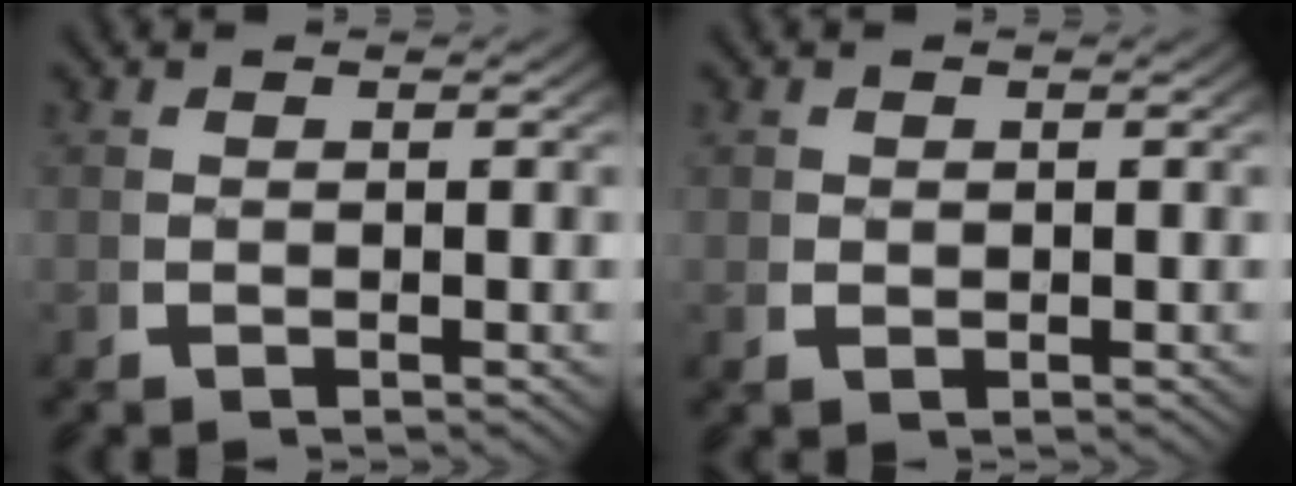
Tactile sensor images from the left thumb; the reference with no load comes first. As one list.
[{"total": 1.0, "force": [0.3, 0.9, 0.4], "torque": [-0.013, -0.008, 0.011]}]